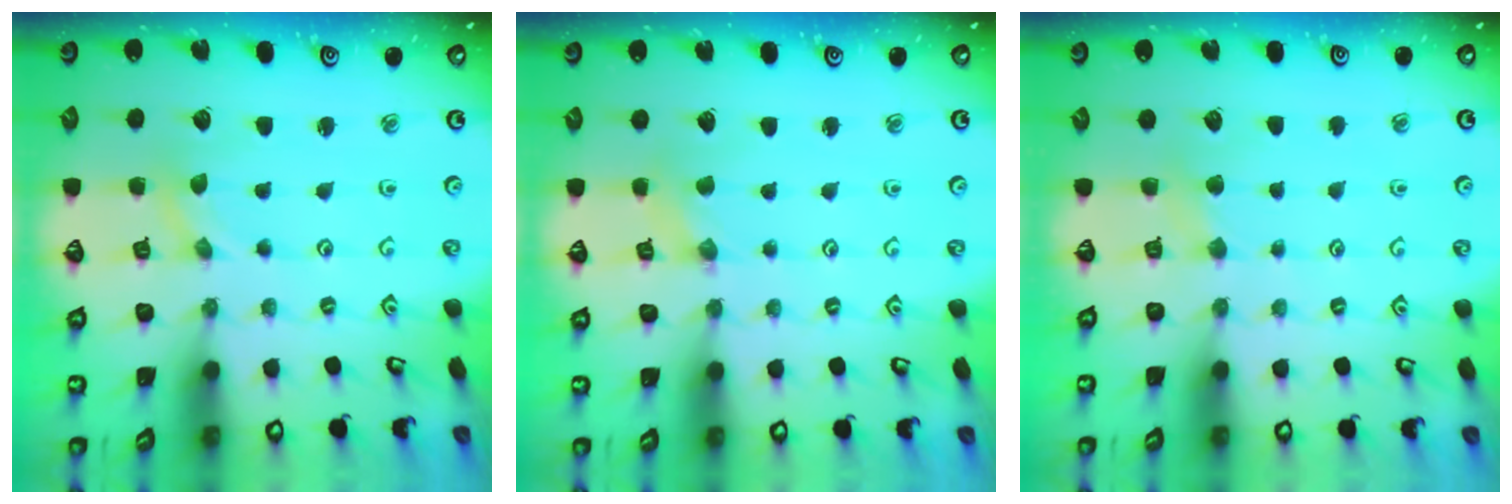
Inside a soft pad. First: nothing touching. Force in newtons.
{"total": 0.8, "press": 0.8, "slide": 0.2}
{"total": 2.8, "press": 2.8, "slide": 0.5}